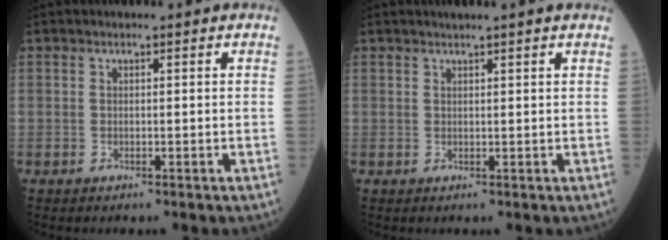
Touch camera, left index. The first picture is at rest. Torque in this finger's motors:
{"motor_torque": [0.31, -0.37, 0.00, 0.01]}